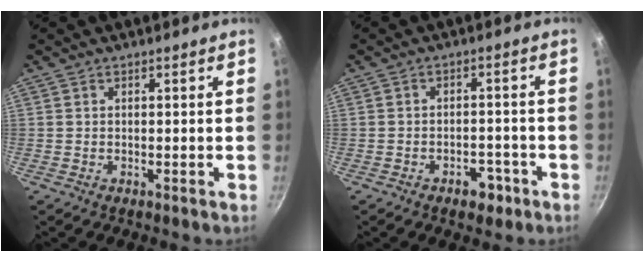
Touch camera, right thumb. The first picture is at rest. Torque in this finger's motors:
{"motor_torque": [0.70, 0.45, 0.26, -0.47, 0.00]}